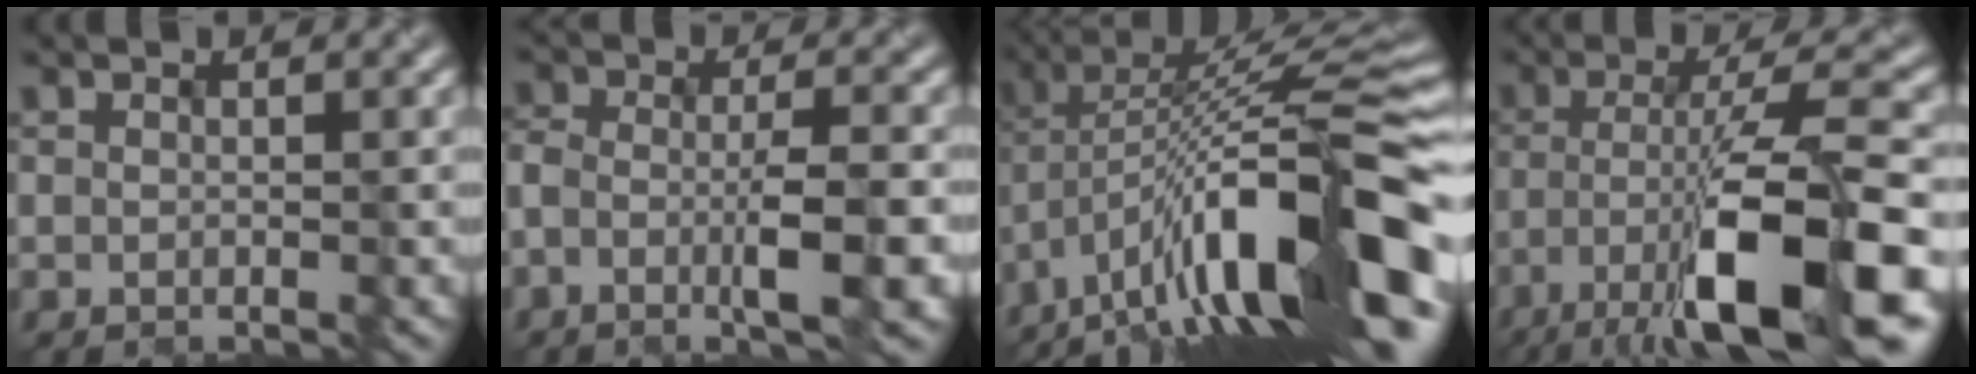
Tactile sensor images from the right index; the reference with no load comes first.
{"total": 4.4, "force": [-2.0, 1.1, 3.8], "torque": [-0.079, -0.001, -0.039]}
{"total": 15.7, "force": [-6.4, 4.3, 13.6], "torque": [-0.212, 0.035, -0.106]}
{"total": 11.8, "force": [-4.1, 2.4, 10.8], "torque": [-0.163, 0.005, -0.071]}